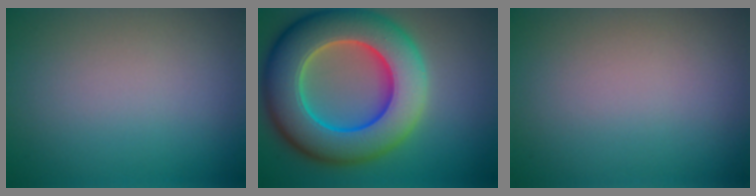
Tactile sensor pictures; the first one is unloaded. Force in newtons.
{"total": 13.2, "press": 13.1, "slide": 2.1}
{"total": 0.0}